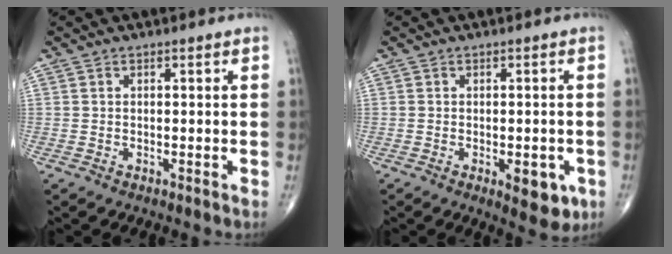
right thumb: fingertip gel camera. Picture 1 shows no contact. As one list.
[{"total": 5.9, "force": [-2.1, 2.7, 4.8], "torque": [-0.044, -0.003, -0.018]}]